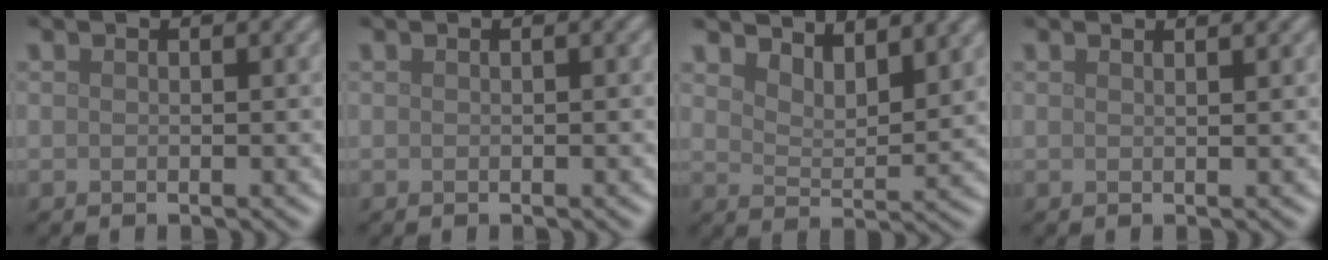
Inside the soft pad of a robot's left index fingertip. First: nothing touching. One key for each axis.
{"total": 0.0}
{"total": 4.3, "fx": 3.8, "fy": 1.0, "fz": 1.8, "tx": -0.039, "ty": -0.006, "tz": 0.061}
{"total": 2.0, "fx": 1.5, "fy": 0.7, "fz": 1.0, "tx": 0.001, "ty": 0.006, "tz": -0.002}